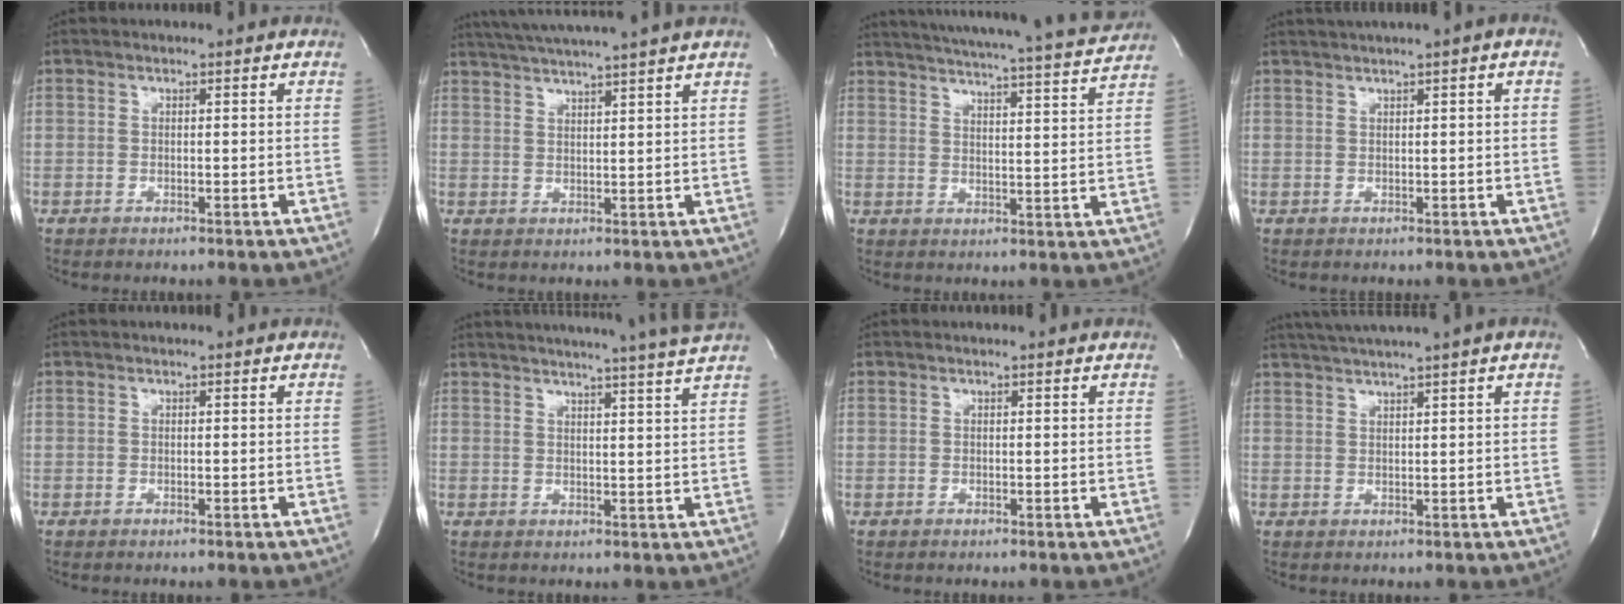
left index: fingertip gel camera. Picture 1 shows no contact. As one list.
[{"total": 10.7, "force": [9.3, -1.6, 5.0], "torque": [-0.090, 0.008, 0.132]}, {"total": 20.0, "force": [18.6, -0.6, 7.2], "torque": [-0.119, -0.043, 0.237]}, {"total": 2.7, "force": [1.2, -0.3, 2.4], "torque": [-0.047, 0.008, 0.023]}, {"total": 0.0}, {"total": 14.4, "force": [13.0, -2.0, 5.9], "torque": [-0.100, -0.041, 0.155]}, {"total": 0.0}, {"total": 5.7, "force": [4.4, -1.5, 3.3], "torque": [-0.053, 0.015, 0.071]}]